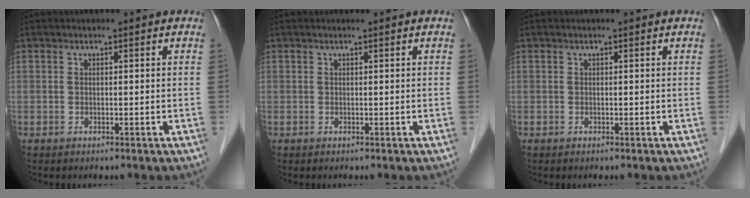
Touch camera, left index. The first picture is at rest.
{"total": 0.0}
{"total": 0.0}